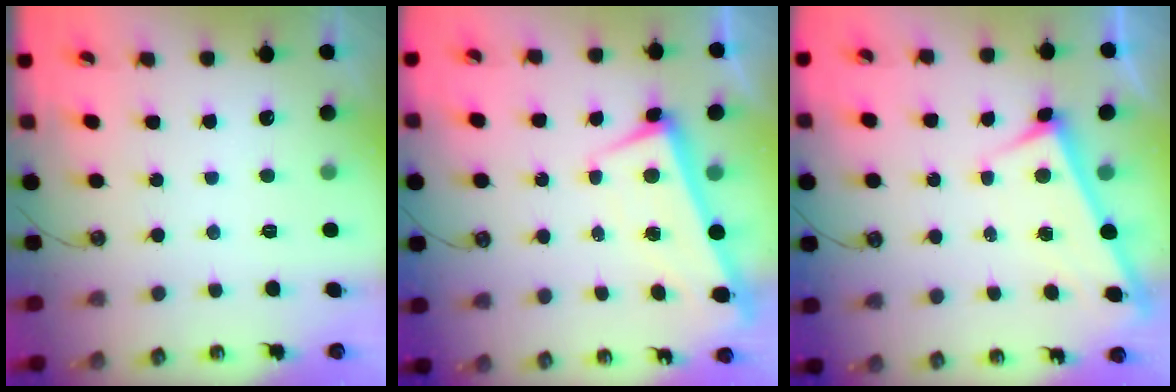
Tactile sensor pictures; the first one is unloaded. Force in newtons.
{"total": 1.5, "press": 0.5, "slide": 1.4}
{"total": 3.0, "press": 3.0, "slide": 0.1}